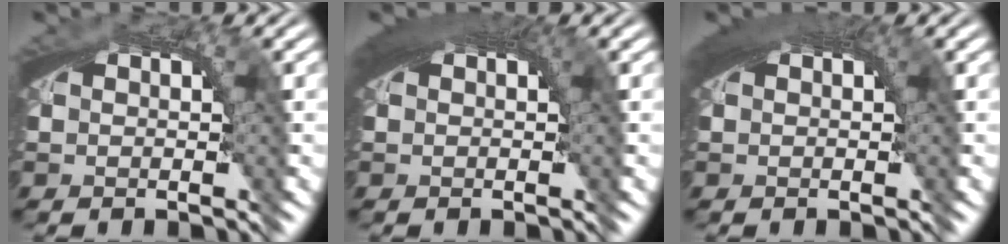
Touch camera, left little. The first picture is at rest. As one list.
[{"total": 2.8, "force": [1.1, 0.8, 2.5], "torque": [-0.030, 0.008, 0.014]}, {"total": 2.6, "force": [1.0, 0.7, 2.3], "torque": [-0.028, 0.008, 0.013]}]